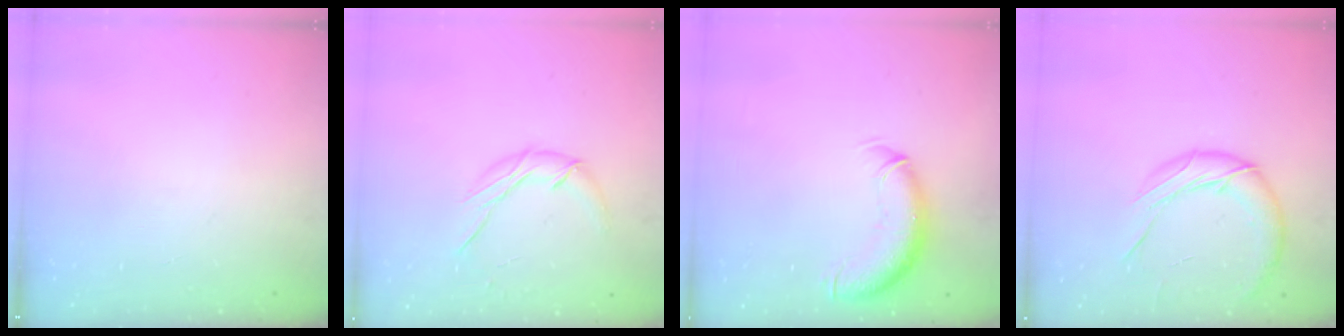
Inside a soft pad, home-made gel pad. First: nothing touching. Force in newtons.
{"total": 8.7, "press": 8.7, "slide": 0.3}
{"total": 10.9, "press": 10.6, "slide": 2.3}
{"total": 13.1, "press": 13.0, "slide": 1.8}